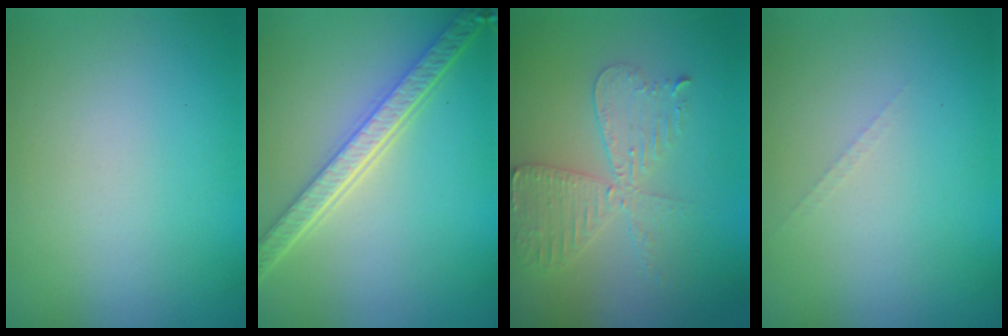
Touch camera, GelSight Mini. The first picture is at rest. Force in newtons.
{"total": 5.5, "press": 4.0, "slide": 3.8}
{"total": 4.2, "press": 3.7, "slide": 2.1}
{"total": 0.6, "press": 0.6, "slide": 0.1}